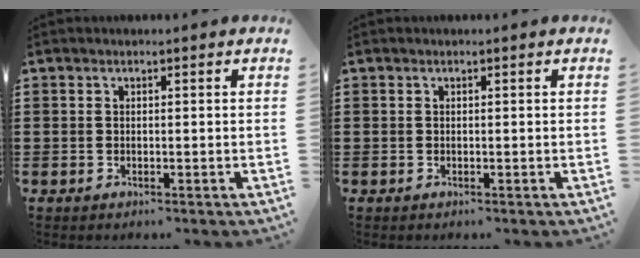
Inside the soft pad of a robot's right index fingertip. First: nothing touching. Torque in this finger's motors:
{"motor_torque": [-0.58, 1.56, 0.00, 0.00]}